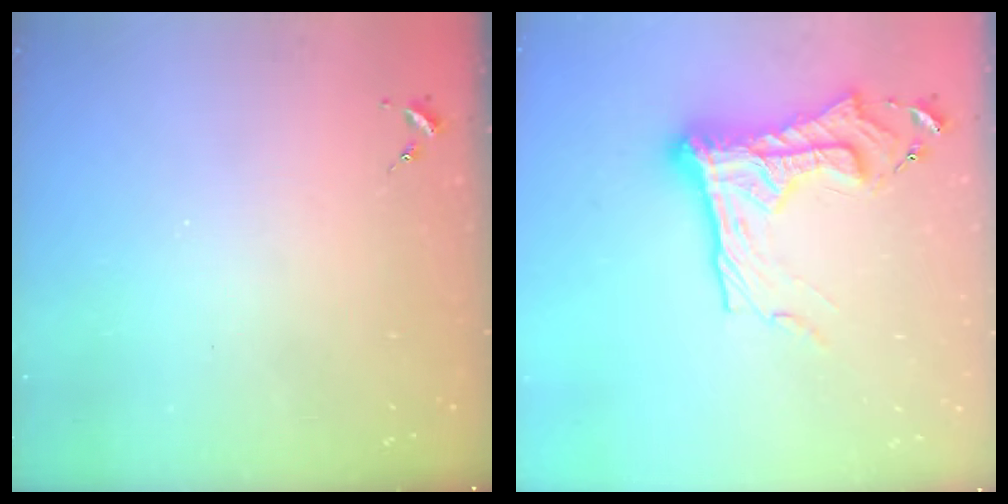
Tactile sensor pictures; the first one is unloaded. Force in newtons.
{"total": 19.7, "press": 19.6, "slide": 1.9}